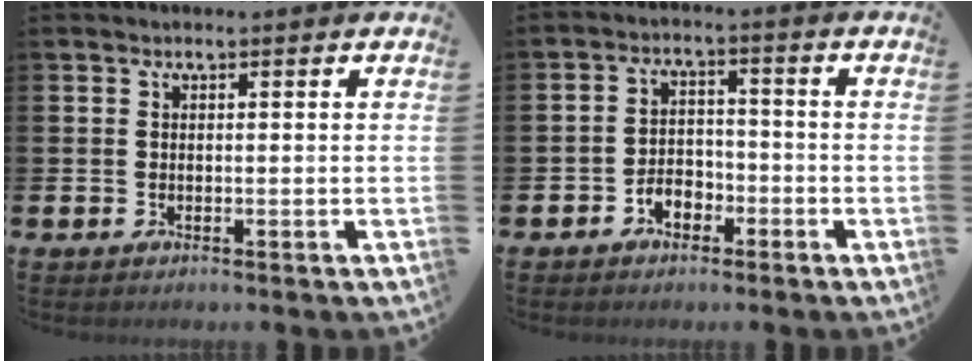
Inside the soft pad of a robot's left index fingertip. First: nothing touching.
{"total": 3.1, "force": [-2.1, 2.0, 1.1], "torque": [-0.022, 0.007, -0.047]}